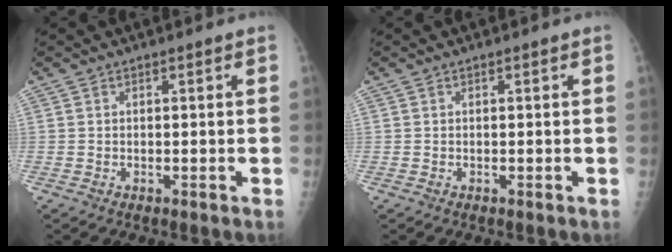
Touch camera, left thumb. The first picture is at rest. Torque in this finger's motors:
{"motor_torque": [0.00, 0.00, -0.01, -0.01, 0.00]}